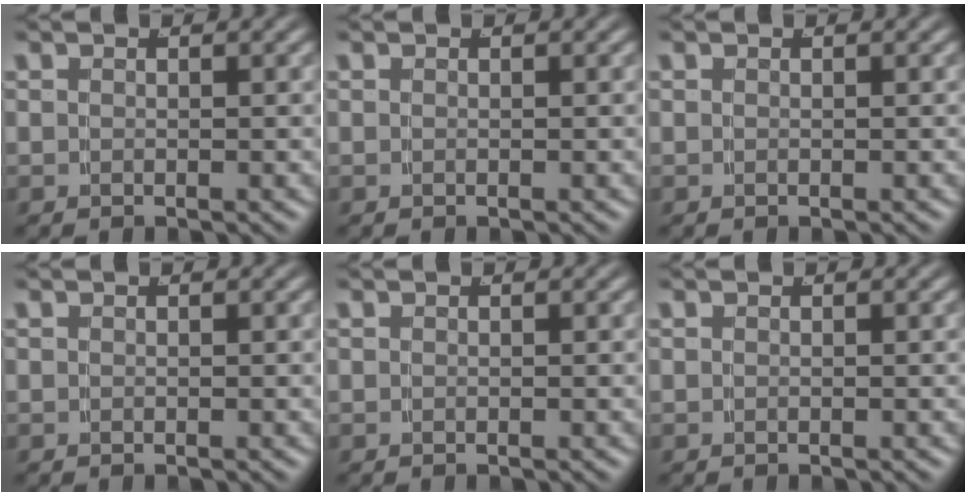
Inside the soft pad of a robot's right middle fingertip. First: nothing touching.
{"total": 0.0}
{"total": 0.0}
{"total": 0.0}
{"total": 0.0}
{"total": 0.0}